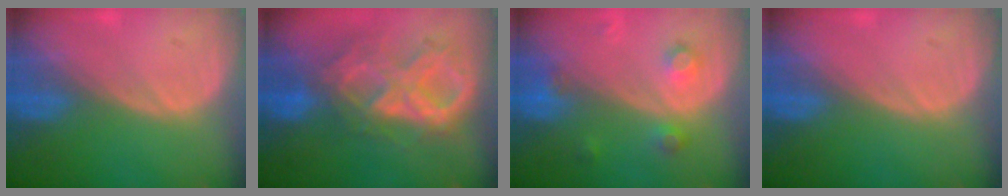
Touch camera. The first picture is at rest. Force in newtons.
{"total": 10.4, "press": 8.9, "slide": 5.5}
{"total": 3.8, "press": 3.3, "slide": 1.7}
{"total": 0.0}